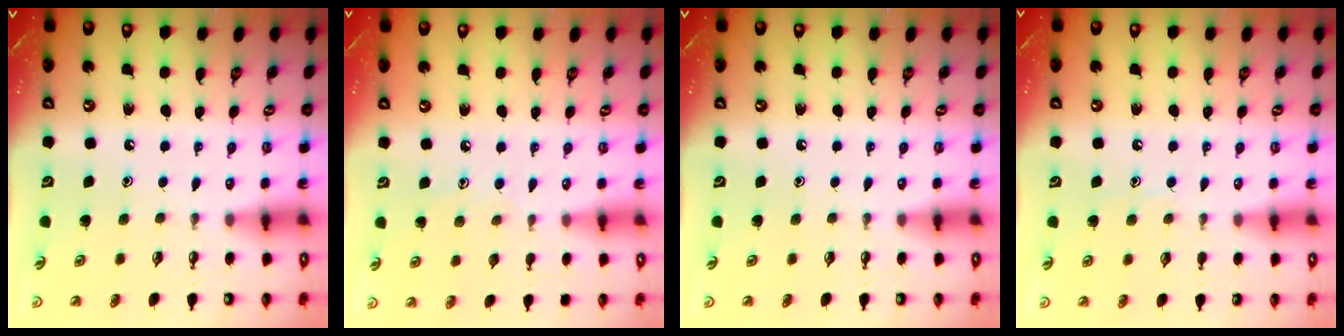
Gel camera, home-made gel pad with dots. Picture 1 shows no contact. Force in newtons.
{"total": 5.3, "press": 5.3, "slide": 0.5}
{"total": 0.0}
{"total": 6.1, "press": 6.0, "slide": 0.7}